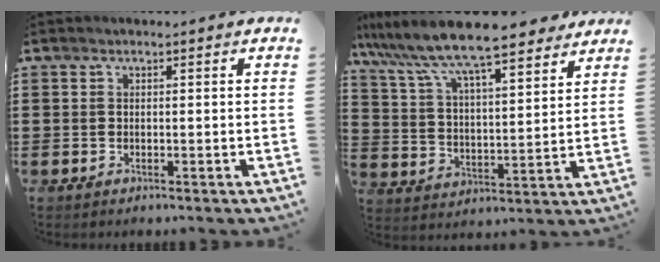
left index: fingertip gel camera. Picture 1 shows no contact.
{"total": 9.8, "force": [8.7, 0.8, 4.4], "torque": [-0.121, -0.046, 0.146]}